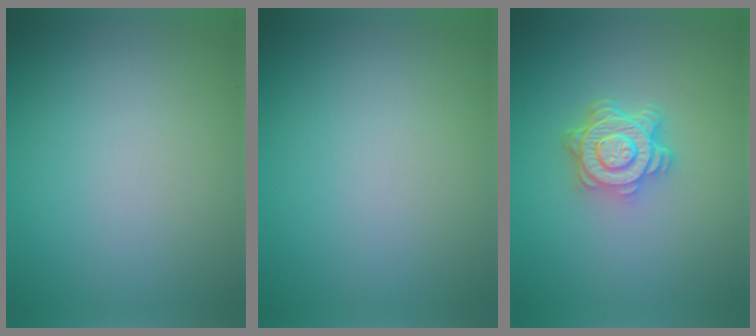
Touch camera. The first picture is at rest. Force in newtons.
{"total": 0.0}
{"total": 4.8, "press": 3.7, "slide": 3.1}